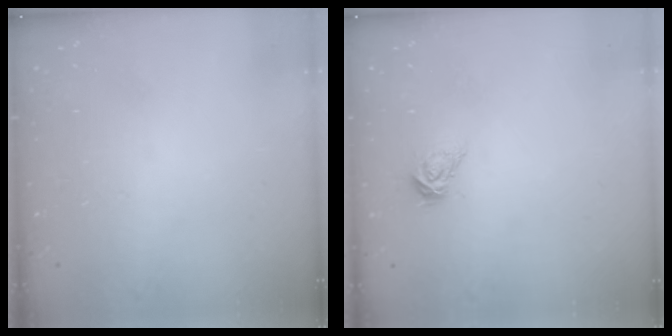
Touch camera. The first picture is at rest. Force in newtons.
{"total": 5.7, "press": 5.6, "slide": 0.5}